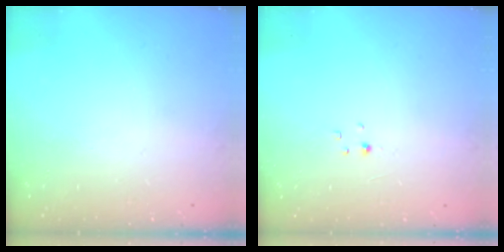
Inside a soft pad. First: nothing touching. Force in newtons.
{"total": 1.1, "press": 1.1, "slide": 0.2}